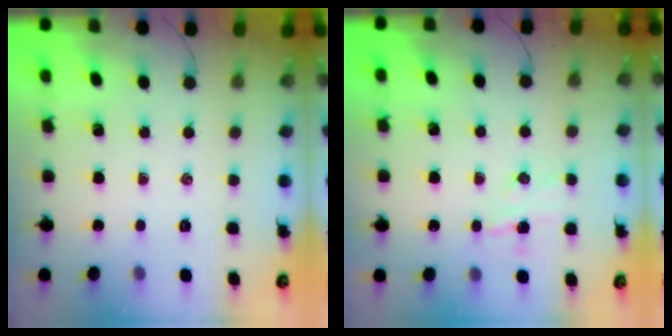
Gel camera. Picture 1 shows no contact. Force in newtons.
{"total": 5.8, "press": 5.7, "slide": 1.4}